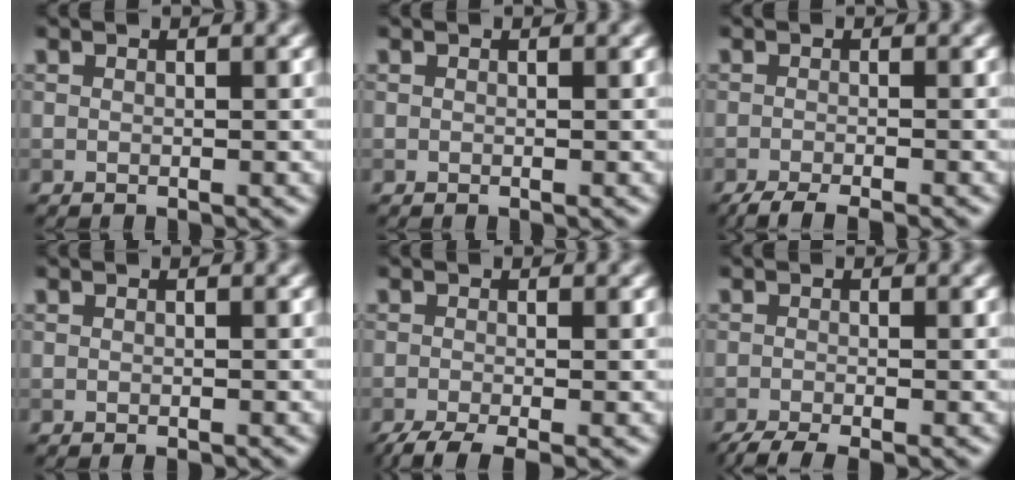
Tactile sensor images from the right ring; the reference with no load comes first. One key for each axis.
{"total": 0.0}
{"total": 3.5, "fx": -2.7, "fy": 0.6, "fz": 2.1, "tx": -0.029, "ty": -0.005, "tz": -0.052}
{"total": 0.6, "fx": -0.5, "fy": 0.1, "fz": 0.3, "tx": -0.002, "ty": 0.000, "tz": -0.007}
{"total": 4.0, "fx": -2.6, "fy": 1.0, "fz": 2.9, "tx": -0.044, "ty": -0.010, "tz": -0.051}
{"total": 3.3, "fx": -2.5, "fy": 0.6, "fz": 2.0, "tx": -0.030, "ty": -0.007, "tz": -0.051}